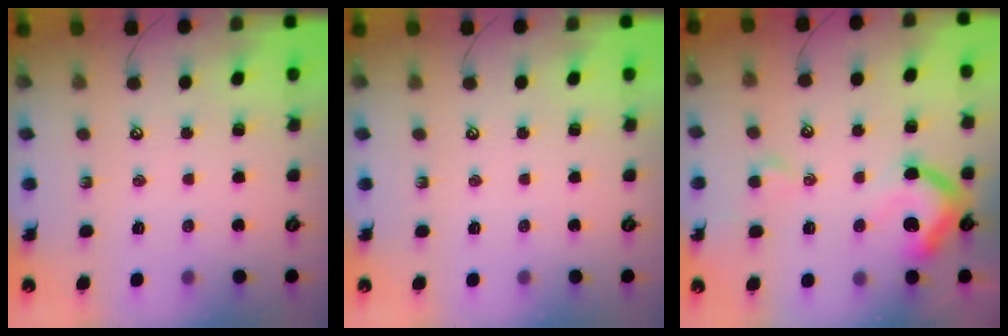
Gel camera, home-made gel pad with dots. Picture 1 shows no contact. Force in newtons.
{"total": 0.0}
{"total": 9.4, "press": 9.3, "slide": 1.6}